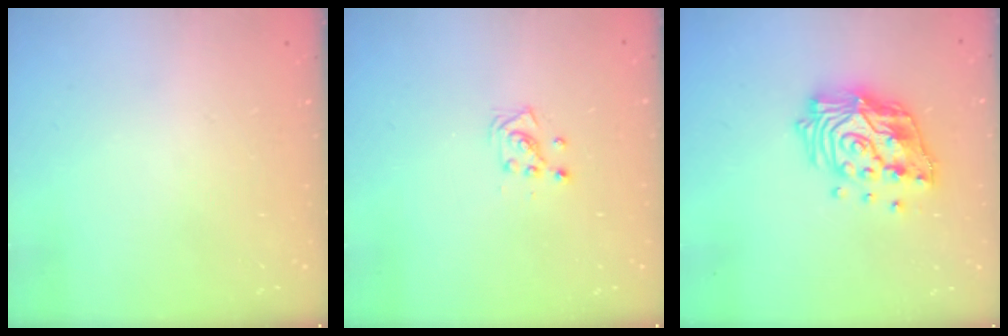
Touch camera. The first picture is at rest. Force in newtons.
{"total": 3.3, "press": 3.2, "slide": 0.5}
{"total": 17.3, "press": 17.1, "slide": 2.1}